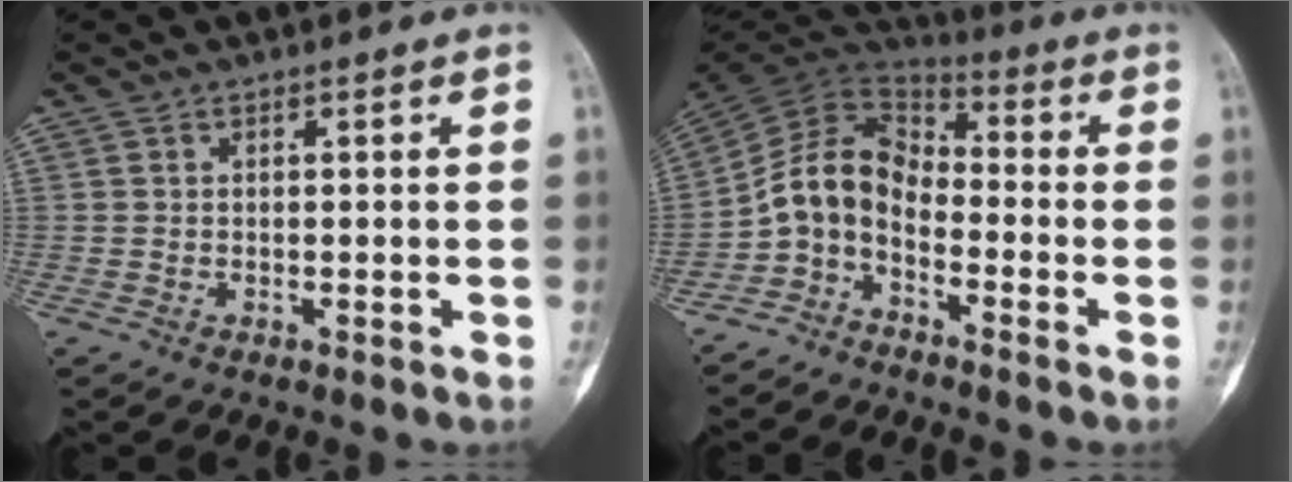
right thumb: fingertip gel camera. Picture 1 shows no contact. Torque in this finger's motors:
{"motor_torque": [0.39, 0.32, 0.44, -0.44, 0.11]}